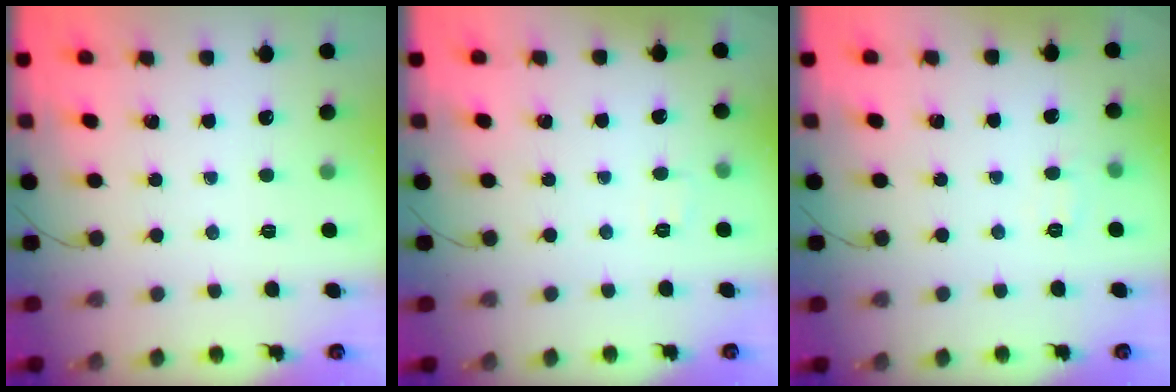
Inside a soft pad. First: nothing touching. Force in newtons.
{"total": 2.4, "press": 2.1, "slide": 1.1}
{"total": 4.9, "press": 4.7, "slide": 1.2}